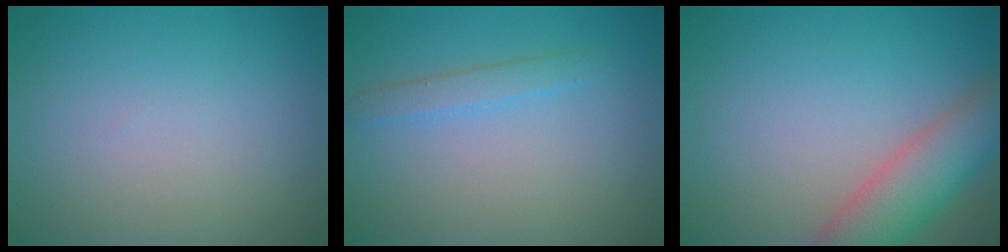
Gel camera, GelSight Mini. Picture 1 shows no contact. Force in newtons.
{"total": 1.6, "press": 1.6, "slide": 0.1}
{"total": 5.7, "press": 5.7, "slide": 0.2}